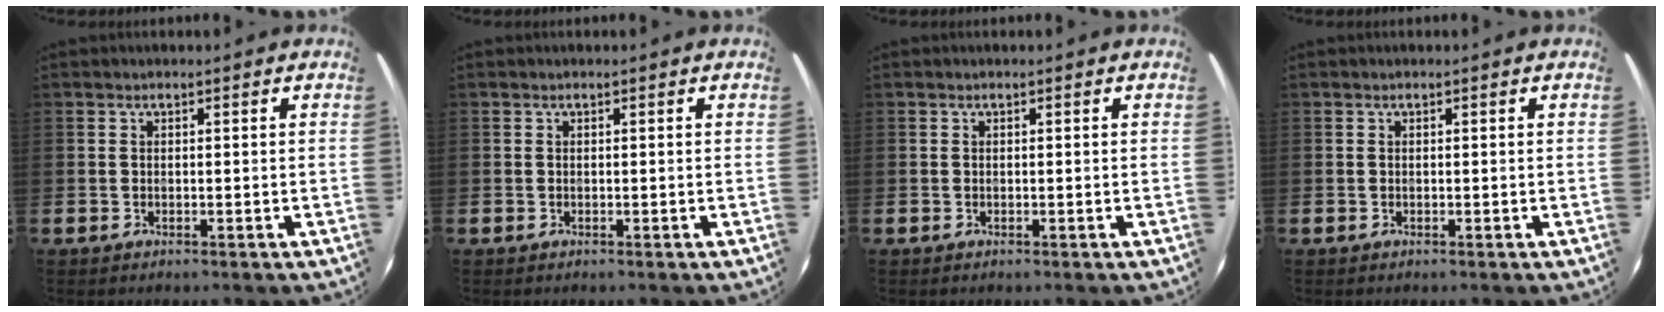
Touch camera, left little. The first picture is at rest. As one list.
[{"total": 0.0}, {"total": 0.0}, {"total": 0.0}]